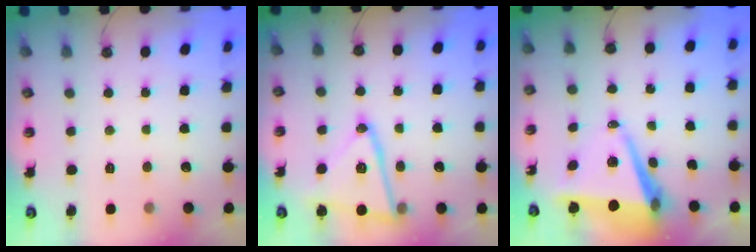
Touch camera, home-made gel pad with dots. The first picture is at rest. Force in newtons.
{"total": 16.3, "press": 16.3, "slide": 1.0}
{"total": 8.9, "press": 7.8, "slide": 4.3}